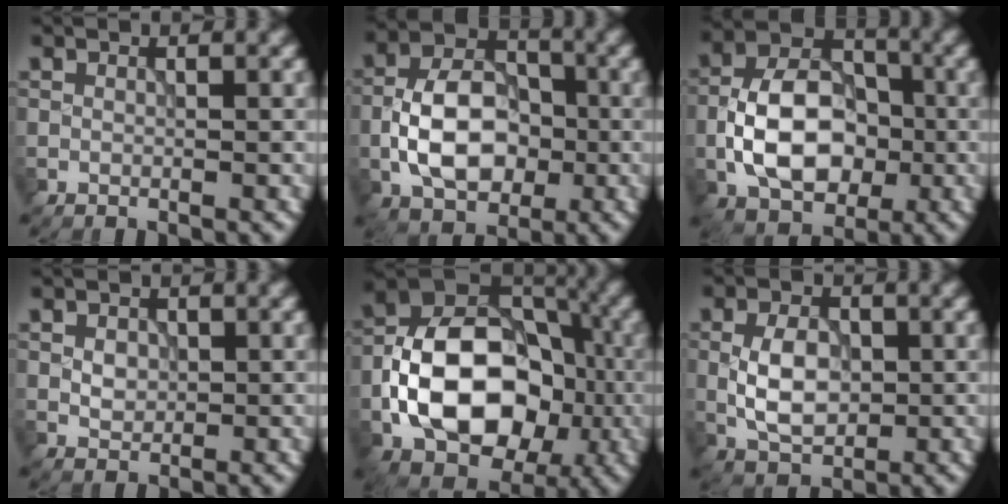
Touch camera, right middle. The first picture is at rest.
{"total": 7.8, "force": [-1.8, 5.1, 5.7], "torque": [-0.103, 0.010, -0.035]}
{"total": 8.9, "force": [-2.0, 5.8, 6.4], "torque": [-0.115, 0.014, -0.041]}
{"total": 1.7, "force": [0.1, 1.3, 1.0], "torque": [-0.018, 0.000, 0.002]}
{"total": 13.5, "force": [-3.1, 9.3, 9.2], "torque": [-0.148, 0.004, -0.069]}
{"total": 4.7, "force": [-0.4, 3.0, 3.6], "torque": [-0.069, 0.001, -0.009]}